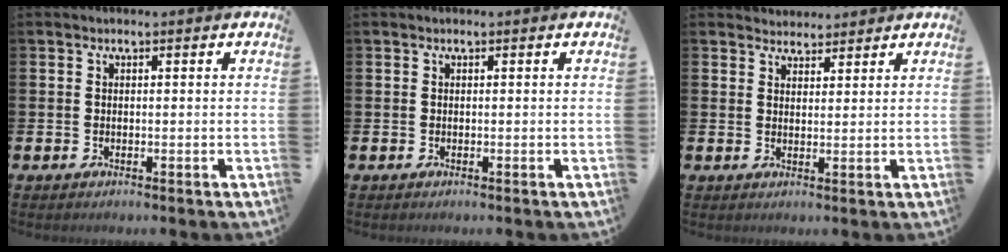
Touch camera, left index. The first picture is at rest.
{"total": 0.0}
{"total": 3.0, "force": [2.9, 0.9, -0.1], "torque": [-0.004, -0.010, 0.054]}